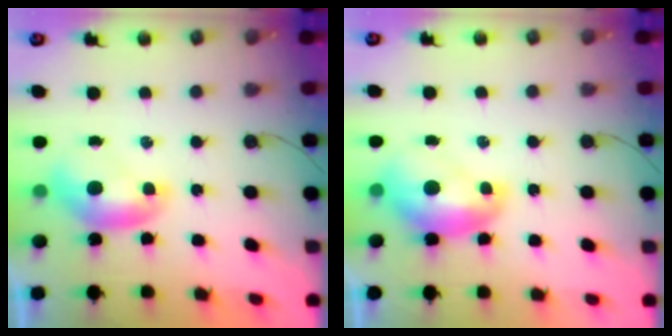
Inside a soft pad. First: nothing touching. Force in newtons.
{"total": 2.8, "press": 2.8, "slide": 0.4}